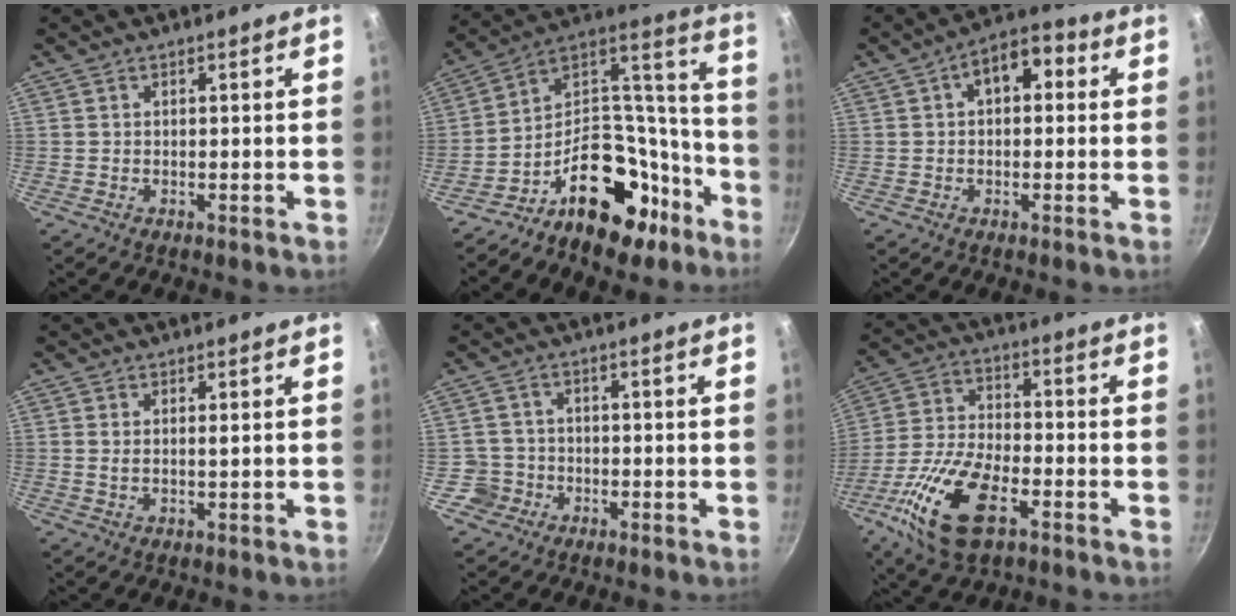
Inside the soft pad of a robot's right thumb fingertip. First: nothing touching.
{"total": 21.5, "force": [-12.5, 12.4, 12.3], "torque": [-0.128, 0.128, -0.195]}
{"total": 8.3, "force": [1.9, 5.1, 6.3], "torque": [-0.065, 0.024, 0.017]}
{"total": 1.7, "force": [0.7, 0.5, 1.4], "torque": [-0.029, -0.002, 0.013]}
{"total": 3.7, "force": [-1.4, 3.4, 0.0], "torque": [0.024, 0.026, -0.024]}
{"total": 16.3, "force": [-7.2, 7.5, 12.6], "torque": [-0.245, 0.017, -0.142]}